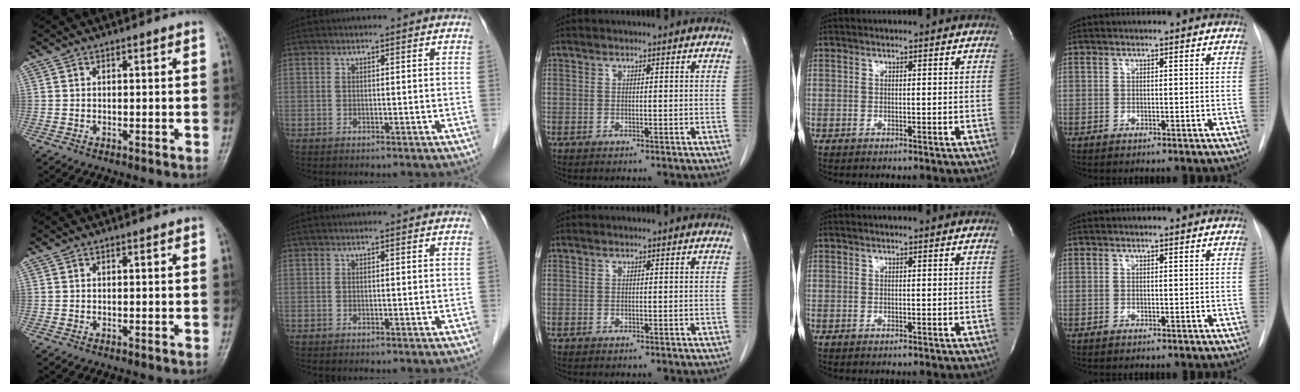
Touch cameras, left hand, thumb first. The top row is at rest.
{}